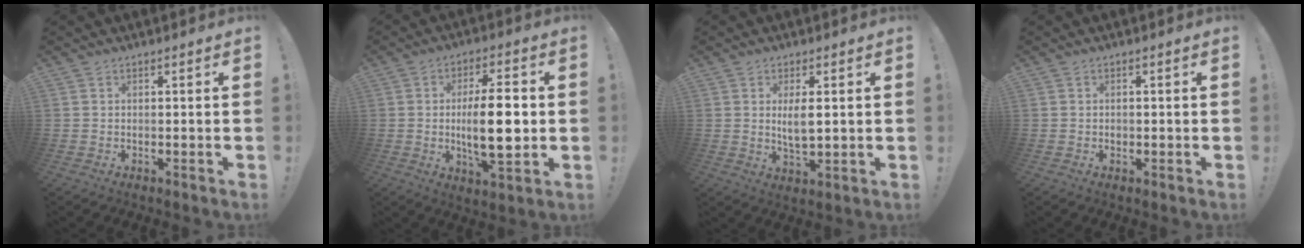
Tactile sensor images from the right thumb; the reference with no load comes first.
{"total": 14.4, "force": [-0.4, 4.4, 13.7], "torque": [-0.237, -0.012, -0.020]}
{"total": 5.6, "force": [1.3, 2.0, 5.1], "torque": [-0.087, -0.011, 0.016]}
{"total": 0.8, "force": [-0.3, 0.8, 0.2], "torque": [-0.003, 0.002, -0.005]}